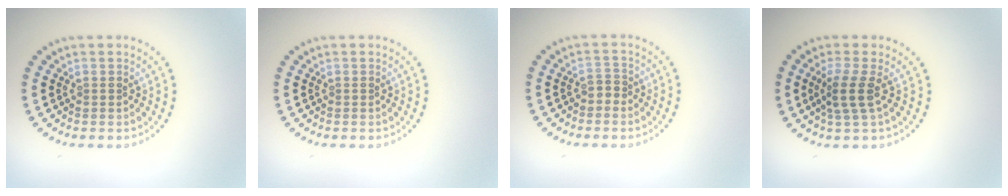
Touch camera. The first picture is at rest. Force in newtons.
{"total": 0.0}
{"total": 1.0, "press": 0.8, "slide": 0.5}
{"total": 2.7, "press": 2.1, "slide": 1.6}